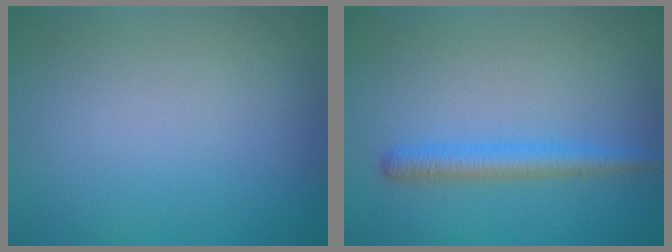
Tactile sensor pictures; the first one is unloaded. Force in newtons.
{"total": 2.6, "press": 2.6, "slide": 0.1}